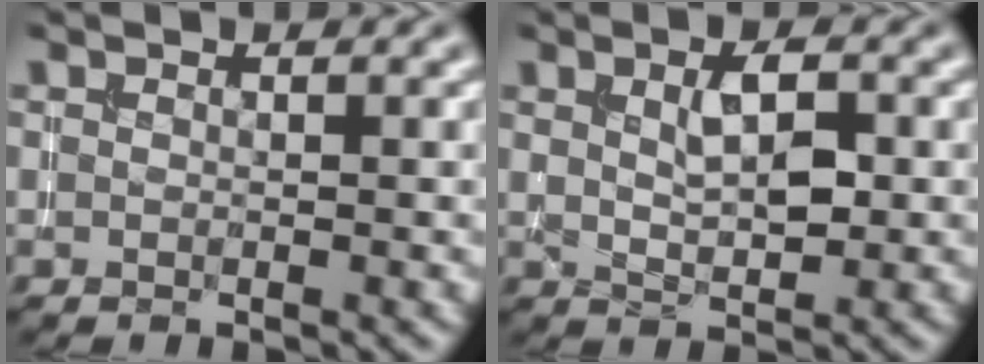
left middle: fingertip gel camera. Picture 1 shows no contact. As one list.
[{"total": 2.9, "force": [1.0, 1.1, 2.5], "torque": [-0.047, 0.004, 0.019]}]